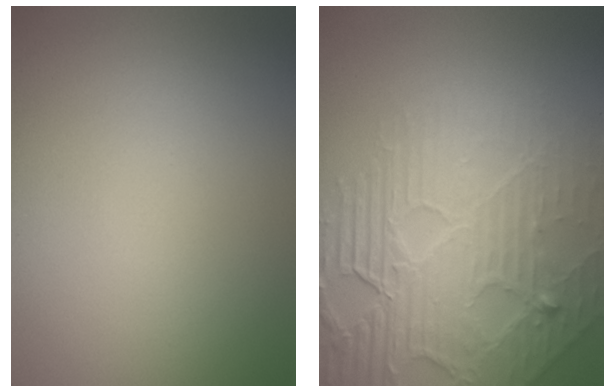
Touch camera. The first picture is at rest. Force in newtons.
{"total": 8.2, "press": 6.0, "slide": 5.6}